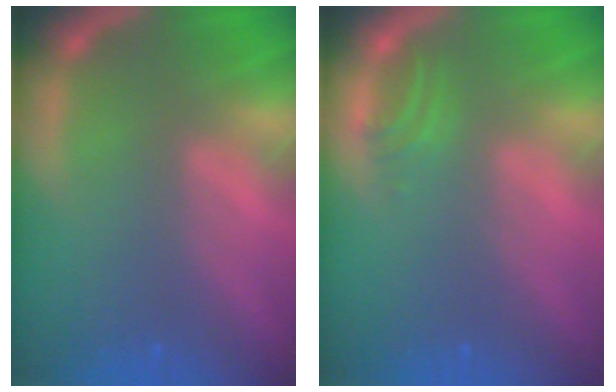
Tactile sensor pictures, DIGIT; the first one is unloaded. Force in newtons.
{"total": 1.5}